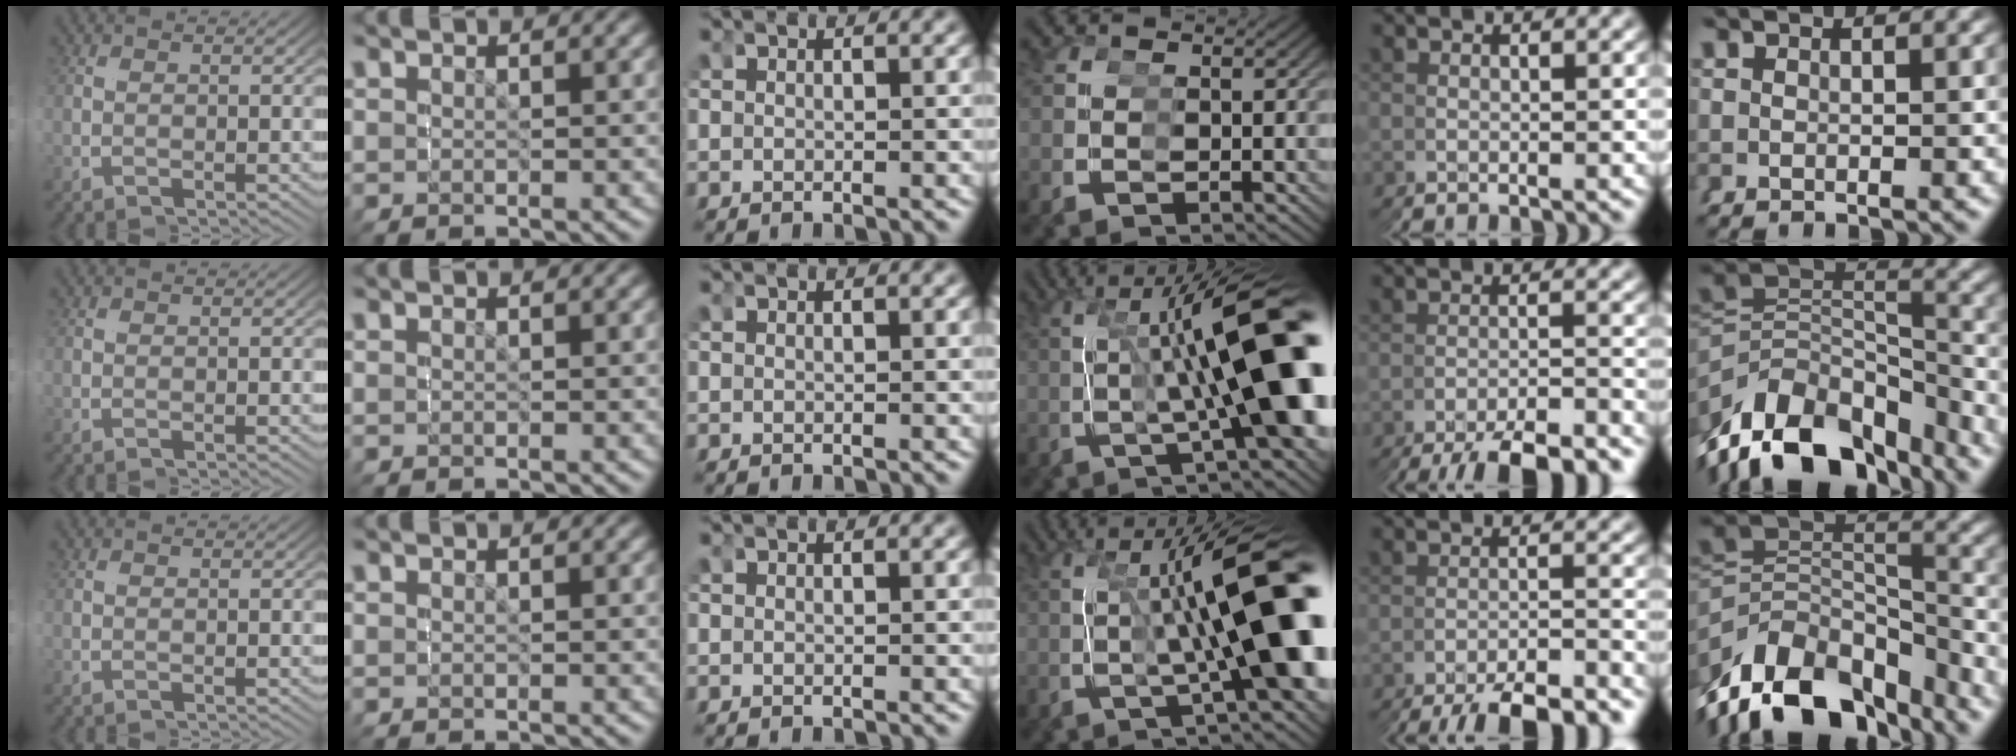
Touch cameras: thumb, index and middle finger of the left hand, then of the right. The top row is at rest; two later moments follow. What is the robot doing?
{"motion": "grasp_and_lifting", "object": "screwdriver"}